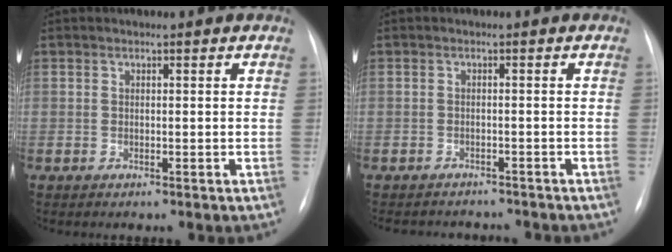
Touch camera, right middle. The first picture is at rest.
{"total": 6.6, "force": [-6.3, 1.9, 1.0], "torque": [-0.011, 0.004, -0.075]}